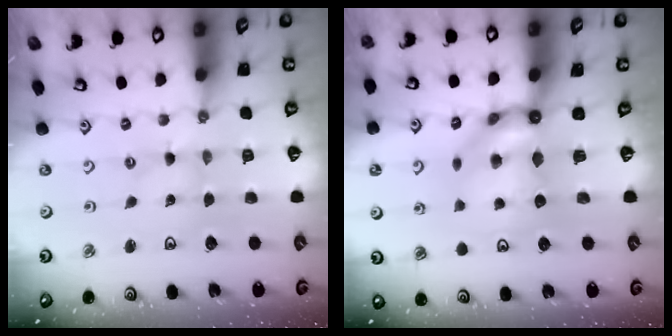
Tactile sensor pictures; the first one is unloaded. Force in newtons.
{"total": 8.7, "press": 8.7, "slide": 0.6}